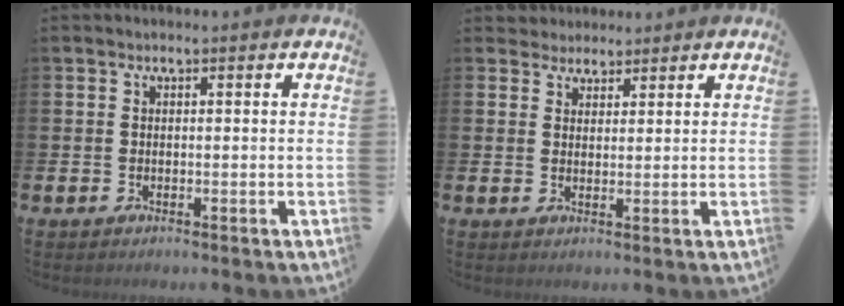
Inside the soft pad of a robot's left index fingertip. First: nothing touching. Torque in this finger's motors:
{"motor_torque": [1.00, -1.14, 0.21, -0.02]}